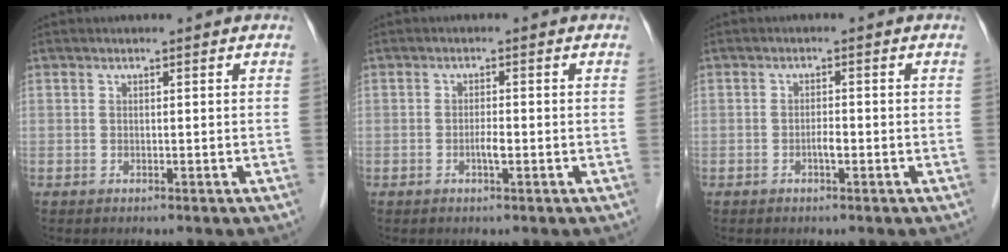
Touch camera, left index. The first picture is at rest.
{"total": 1.6, "force": [-0.6, 0.1, 1.5], "torque": [-0.030, 0.000, -0.011]}
{"total": 1.4, "force": [-0.7, 0.2, 1.2], "torque": [-0.023, 0.002, -0.012]}